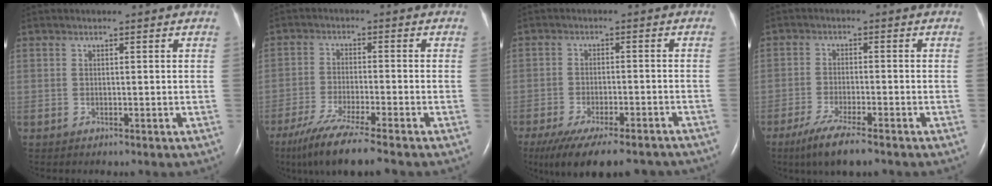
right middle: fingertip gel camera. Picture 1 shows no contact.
{"total": 9.4, "force": [-7.3, -0.7, 5.9], "torque": [-0.102, -0.031, -0.124]}
{"total": 17.3, "force": [-14.0, 4.0, 9.3], "torque": [-0.151, -0.022, -0.196]}
{"total": 6.8, "force": [-4.7, 0.5, 4.9], "torque": [-0.094, -0.018, -0.081]}